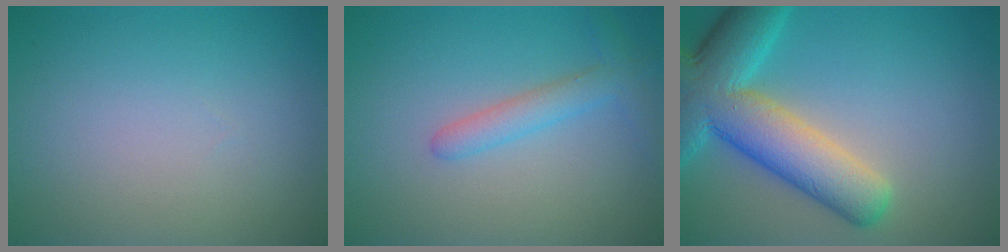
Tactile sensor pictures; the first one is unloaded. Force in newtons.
{"total": 2.4, "press": 2.4, "slide": 0.1}
{"total": 9.9, "press": 9.9, "slide": 0.4}